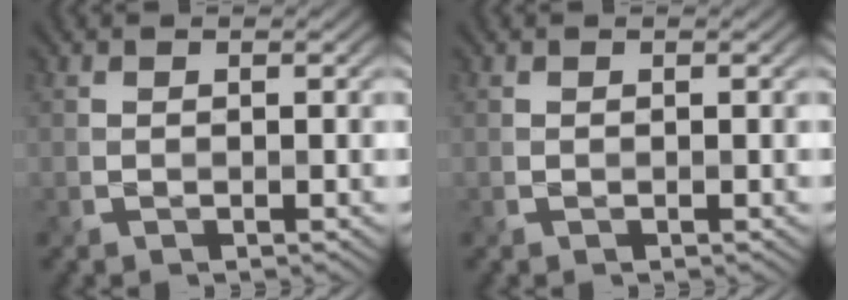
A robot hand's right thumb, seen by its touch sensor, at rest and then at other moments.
{"total": 0.0}